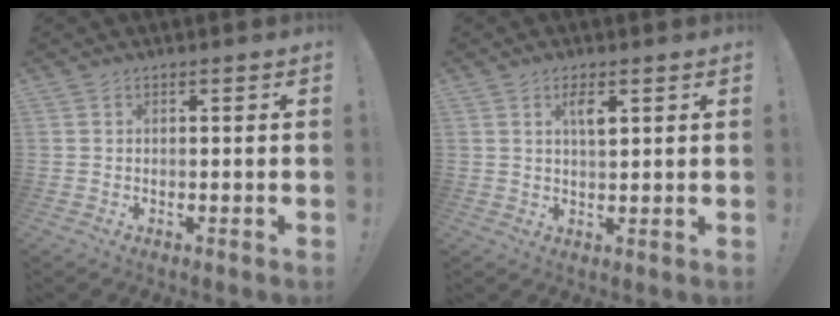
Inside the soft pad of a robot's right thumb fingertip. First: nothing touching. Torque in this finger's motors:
{"motor_torque": [0.84, 1.25, 0.82, -0.52, 0.13]}